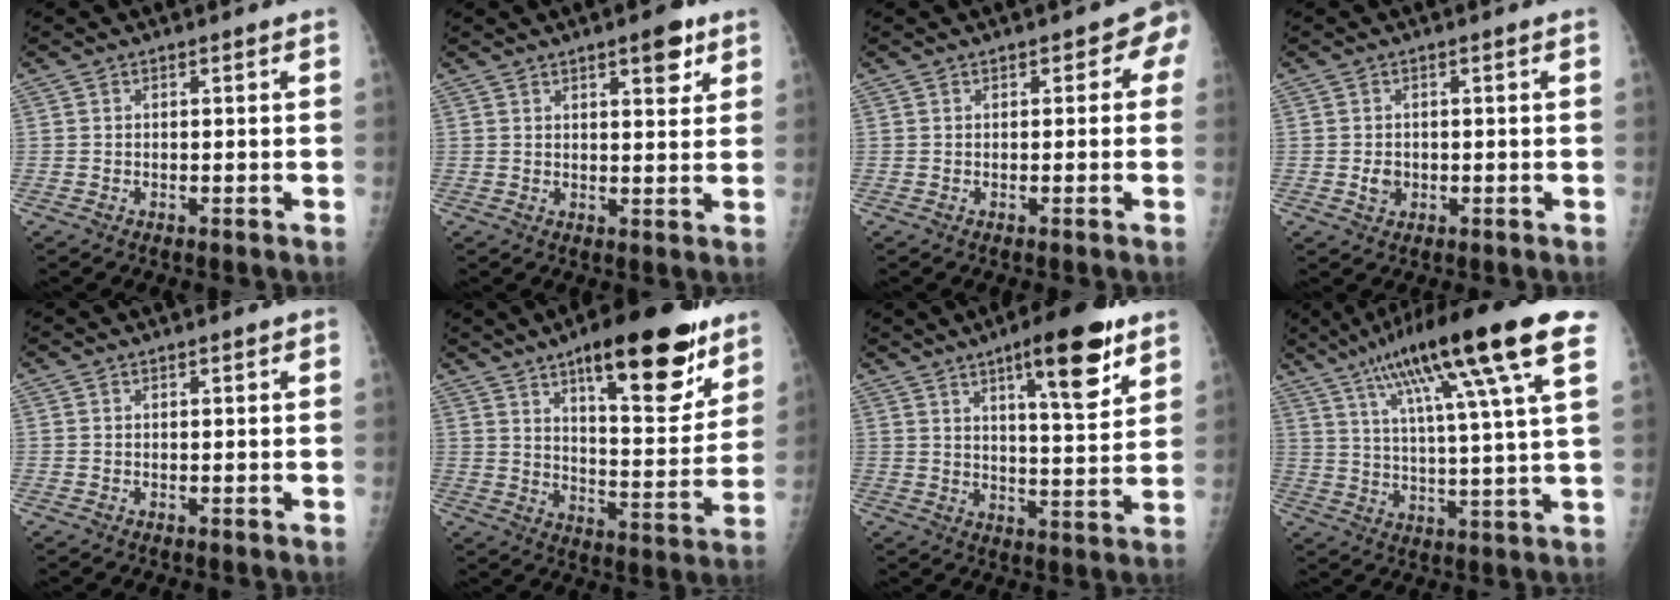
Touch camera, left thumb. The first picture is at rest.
{"total": 4.5, "force": [2.8, 1.9, 3.0], "torque": [-0.023, -0.013, 0.034]}
{"total": 2.9, "force": [0.9, 1.9, 2.1], "torque": [-0.001, 0.005, 0.002]}
{"total": 2.0, "force": [-0.2, 1.7, 1.1], "torque": [-0.012, 0.001, -0.002]}
{"total": 0.6, "force": [0.3, 0.2, 0.5], "torque": [-0.007, 0.000, 0.005]}
{"total": 22.2, "force": [13.4, 7.1, 16.2], "torque": [-0.197, -0.065, 0.202]}
{"total": 14.2, "force": [8.1, 3.5, 11.1], "torque": [-0.142, -0.043, 0.118]}
{"total": 22.3, "force": [11.9, 2.3, 18.7], "torque": [-0.304, -0.009, 0.186]}